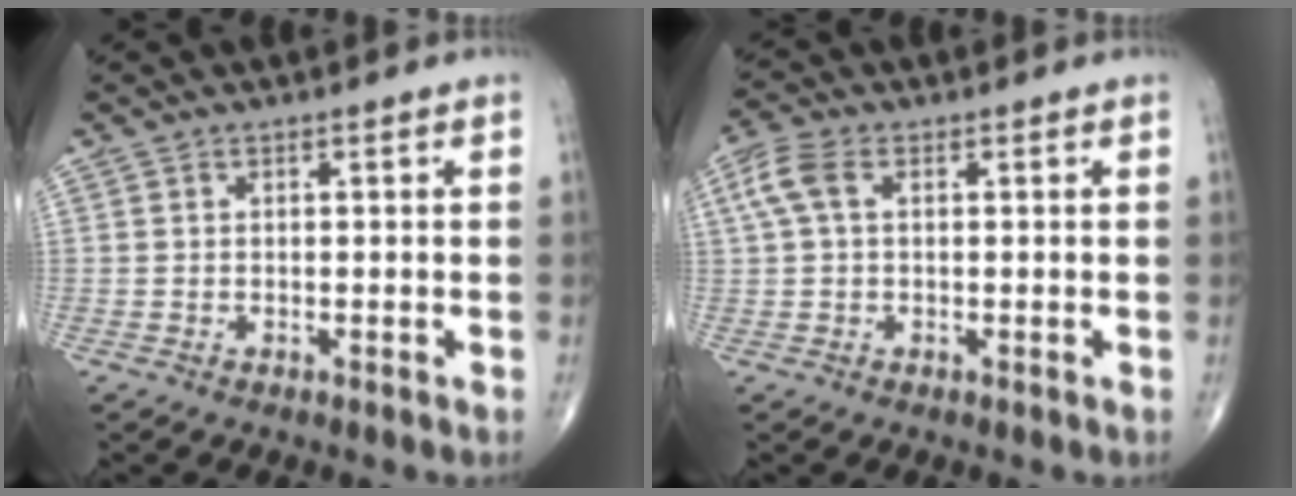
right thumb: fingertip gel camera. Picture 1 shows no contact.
{"total": 4.8, "force": [1.1, 2.8, 3.8], "torque": [-0.103, 0.019, 0.022]}